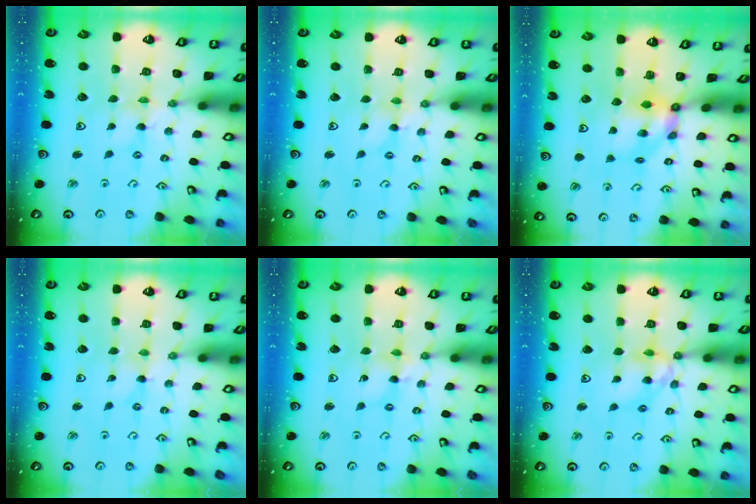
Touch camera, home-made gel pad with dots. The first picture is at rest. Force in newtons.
{"total": 0.9, "press": 0.9, "slide": 0.3}
{"total": 5.4, "press": 5.4, "slide": 0.4}
{"total": 0.0}
{"total": 2.0, "press": 2.0, "slide": 0.2}
{"total": 11.3, "press": 11.3, "slide": 1.3}